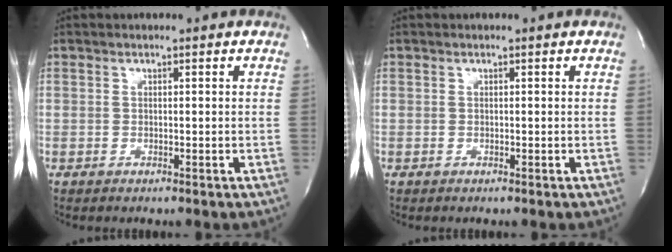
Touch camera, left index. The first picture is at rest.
{"total": 0.7, "force": [-0.7, 0.0, -0.1], "torque": [0.003, -0.005, -0.012]}